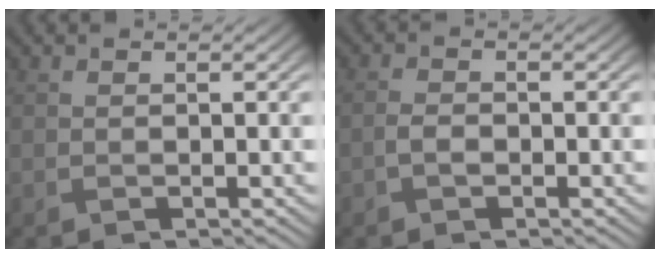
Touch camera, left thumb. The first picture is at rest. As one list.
[{"total": 1.6, "force": [-0.7, 0.9, 1.1], "torque": [-0.025, 0.005, -0.016]}]